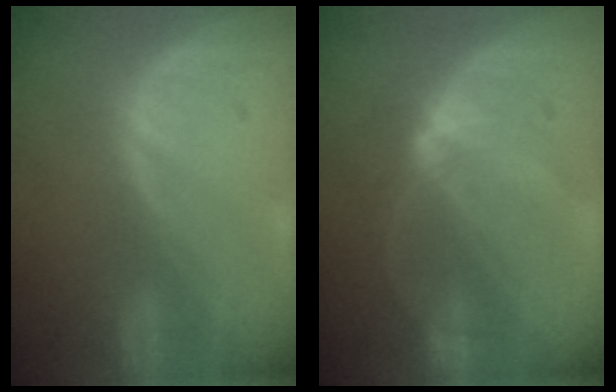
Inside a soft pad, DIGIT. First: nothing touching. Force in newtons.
{"total": 5.2, "press": 5.0, "slide": 1.4}